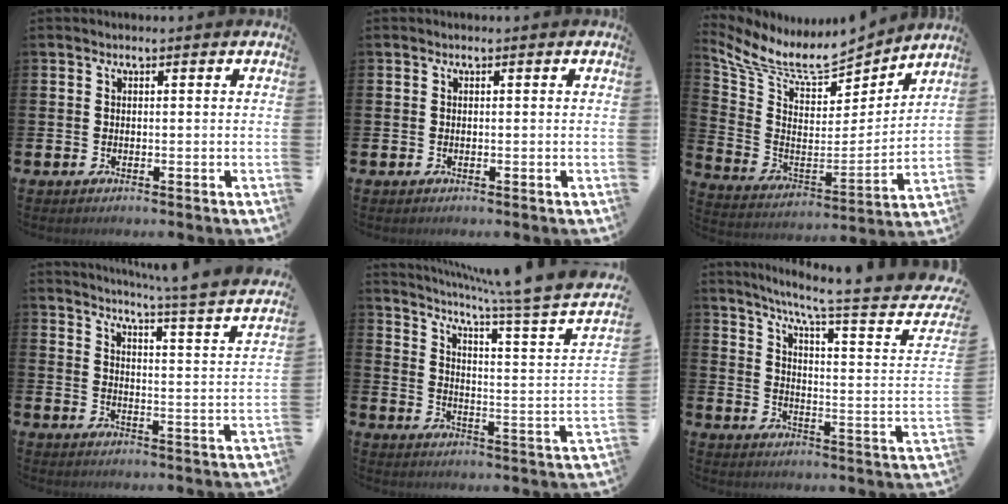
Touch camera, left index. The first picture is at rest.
{"total": 0.0}
{"total": 9.5, "force": [8.5, 2.8, 3.3], "torque": [-0.106, -0.064, 0.142]}
{"total": 4.3, "force": [3.8, -0.8, 2.0], "torque": [-0.043, -0.044, 0.052]}
{"total": 5.8, "force": [4.9, -0.6, 3.1], "torque": [-0.064, -0.058, 0.070]}
{"total": 5.7, "force": [4.4, -0.1, 3.7], "torque": [-0.072, -0.058, 0.061]}